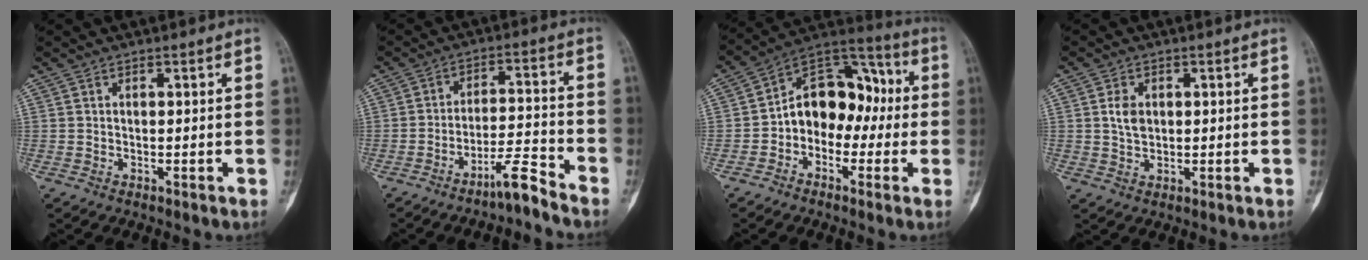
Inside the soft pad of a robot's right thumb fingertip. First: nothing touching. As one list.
[{"total": 6.4, "force": [-5.2, 0.2, 3.6], "torque": [-0.062, 0.052, -0.096]}, {"total": 13.6, "force": [-1.4, 9.8, 9.3], "torque": [-0.097, 0.052, -0.040]}, {"total": 3.5, "force": [0.6, 2.5, 2.4], "torque": [-0.035, 0.000, 0.012]}]